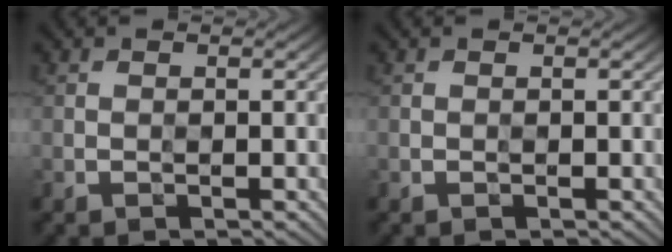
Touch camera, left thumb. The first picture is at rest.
{"total": 0.0}